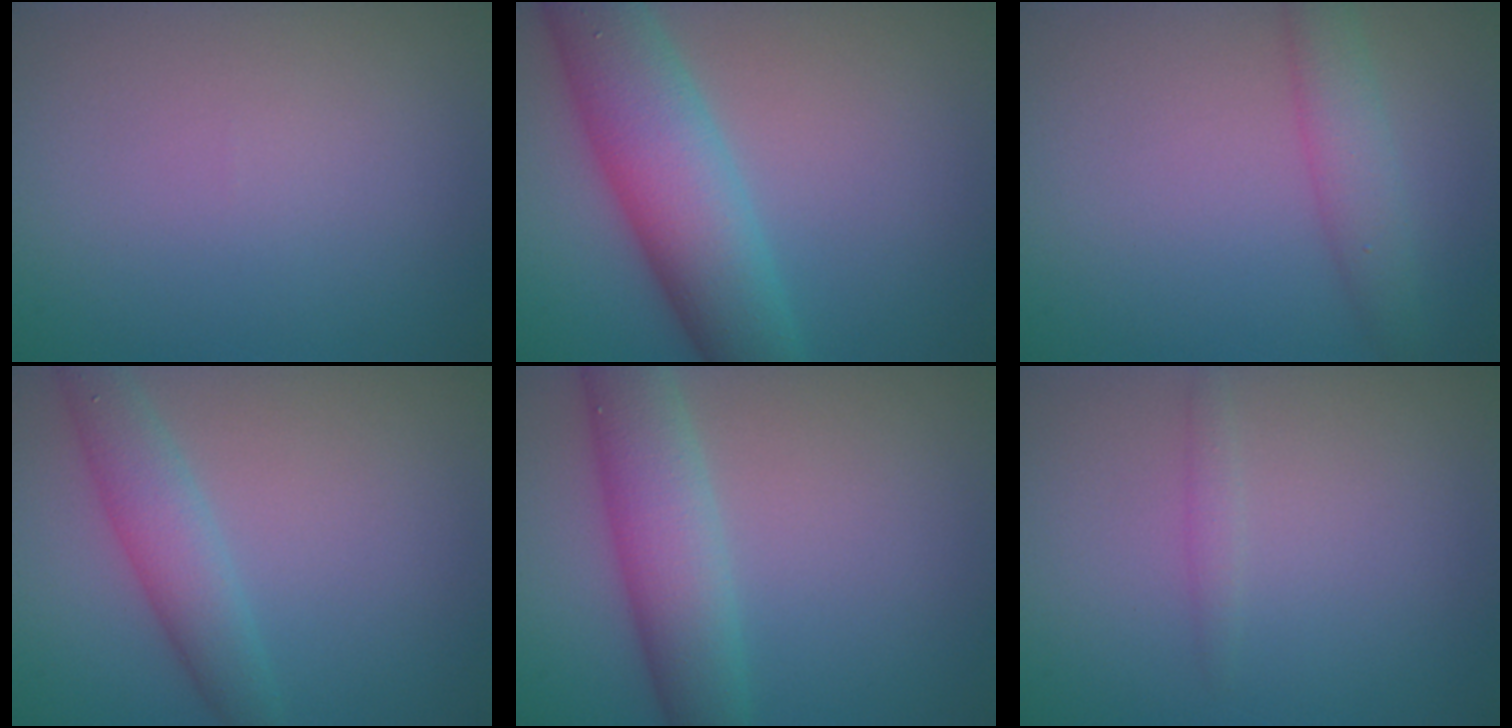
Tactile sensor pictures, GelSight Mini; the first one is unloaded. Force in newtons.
{"total": 8.2, "press": 8.2, "slide": 0.2}
{"total": 2.7, "press": 2.7, "slide": 0.1}
{"total": 3.7, "press": 3.7, "slide": 0.1}
{"total": 5.6, "press": 5.6, "slide": 0.1}
{"total": 0.9, "press": 0.9, "slide": 0.1}